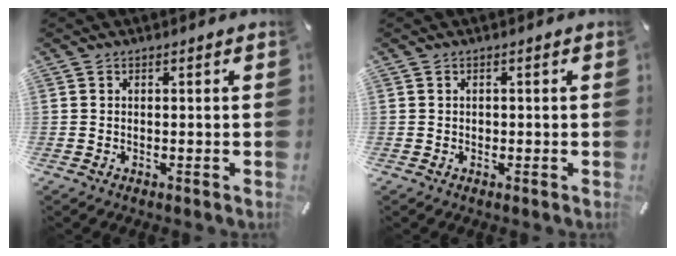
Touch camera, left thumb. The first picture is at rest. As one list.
[{"total": 0.6, "force": [-0.1, 0.5, 0.2], "torque": [-0.004, 0.004, -0.003]}]